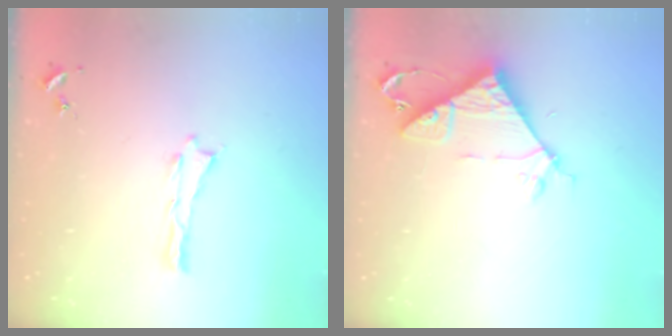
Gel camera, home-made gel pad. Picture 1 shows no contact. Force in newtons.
{"total": 7.7, "press": 7.7, "slide": 0.7}